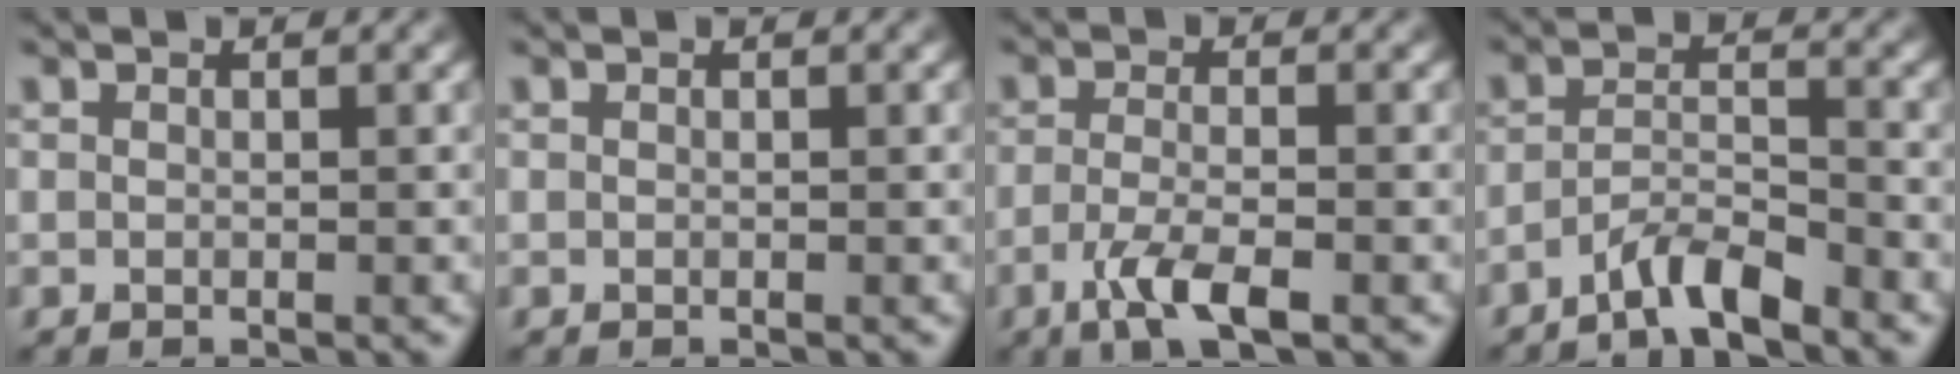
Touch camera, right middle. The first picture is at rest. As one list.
[{"total": 0.0}, {"total": 3.9, "force": [-1.9, 1.0, 3.2], "torque": [-0.068, -0.002, -0.040]}, {"total": 3.6, "force": [-3.0, 0.5, 2.0], "torque": [-0.035, 0.007, -0.063]}]